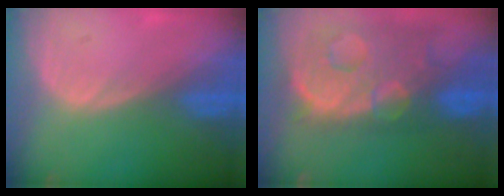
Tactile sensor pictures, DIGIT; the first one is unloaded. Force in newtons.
{"total": 13.9, "press": 11.3, "slide": 8.1}